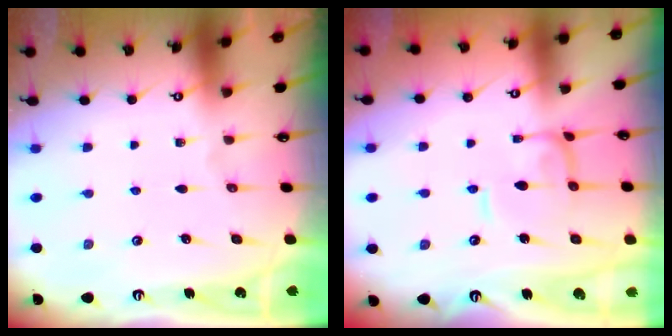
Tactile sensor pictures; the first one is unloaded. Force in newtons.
{"total": 1.0, "press": 0.9, "slide": 0.4}